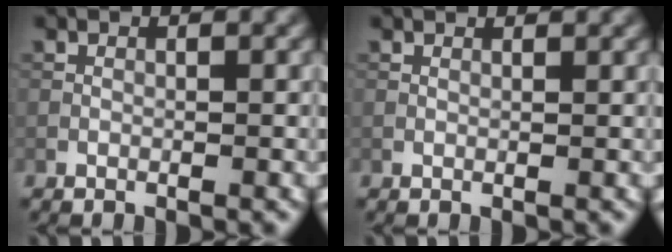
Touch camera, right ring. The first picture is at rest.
{"total": 0.9, "force": [0.8, 0.1, 0.5], "torque": [-0.016, -0.003, 0.007]}